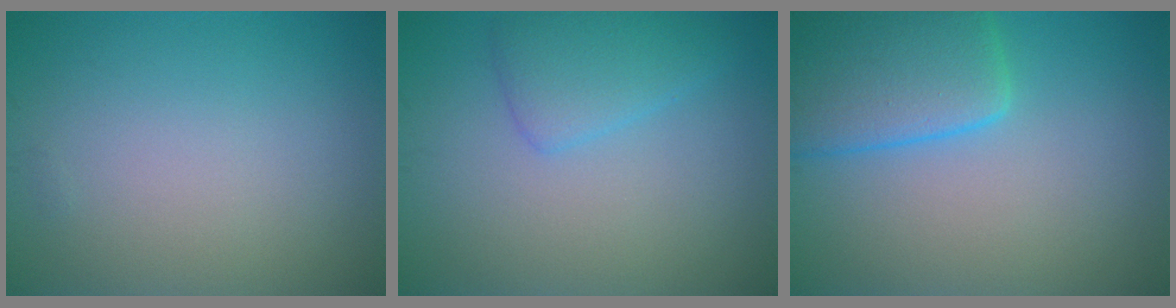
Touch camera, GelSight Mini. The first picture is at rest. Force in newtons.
{"total": 2.8, "press": 2.8, "slide": 0.2}
{"total": 7.1, "press": 7.1, "slide": 0.4}